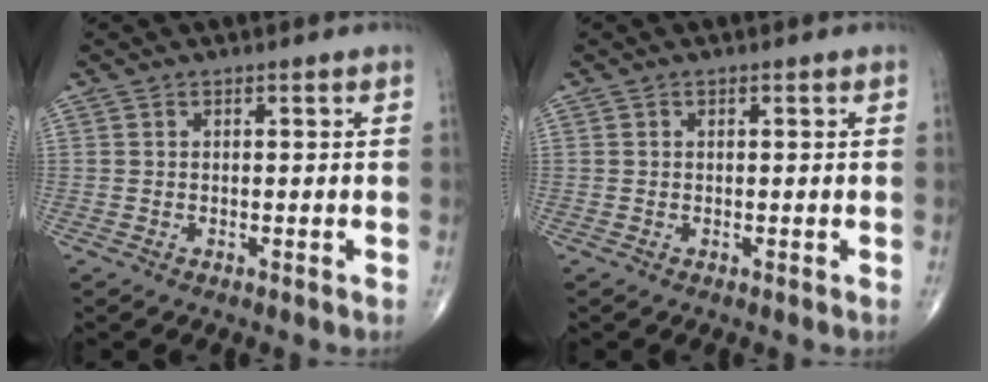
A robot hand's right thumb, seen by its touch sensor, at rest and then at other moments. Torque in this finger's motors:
{"motor_torque": [-0.27, 0.10, 0.12, 0.04, 0.02]}